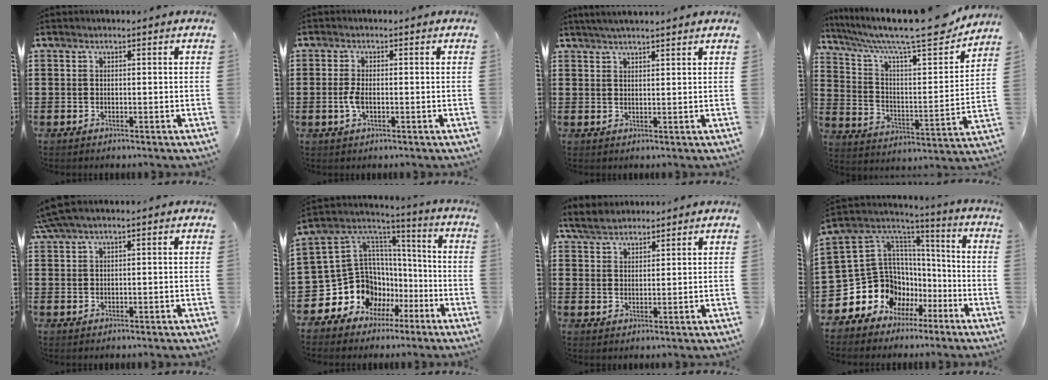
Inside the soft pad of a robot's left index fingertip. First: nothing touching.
{"total": 2.8, "force": [-0.6, 1.1, 2.5], "torque": [-0.069, -0.007, -0.017]}
{"total": 2.3, "force": [2.1, -0.1, 0.8], "torque": [-0.020, 0.000, 0.040]}
{"total": 13.0, "force": [10.8, 1.7, 7.1], "torque": [-0.154, -0.070, 0.177]}
{"total": 2.0, "force": [1.2, 0.1, 1.6], "torque": [-0.040, -0.003, 0.019]}
{"total": 11.7, "force": [-4.6, 10.5, 2.8], "torque": [-0.105, -0.012, -0.068]}
{"total": 3.8, "force": [3.4, 1.3, 0.9], "torque": [-0.030, -0.002, 0.064]}
{"total": 10.9, "force": [-3.9, 10.0, 2.0], "torque": [-0.096, -0.023, -0.053]}